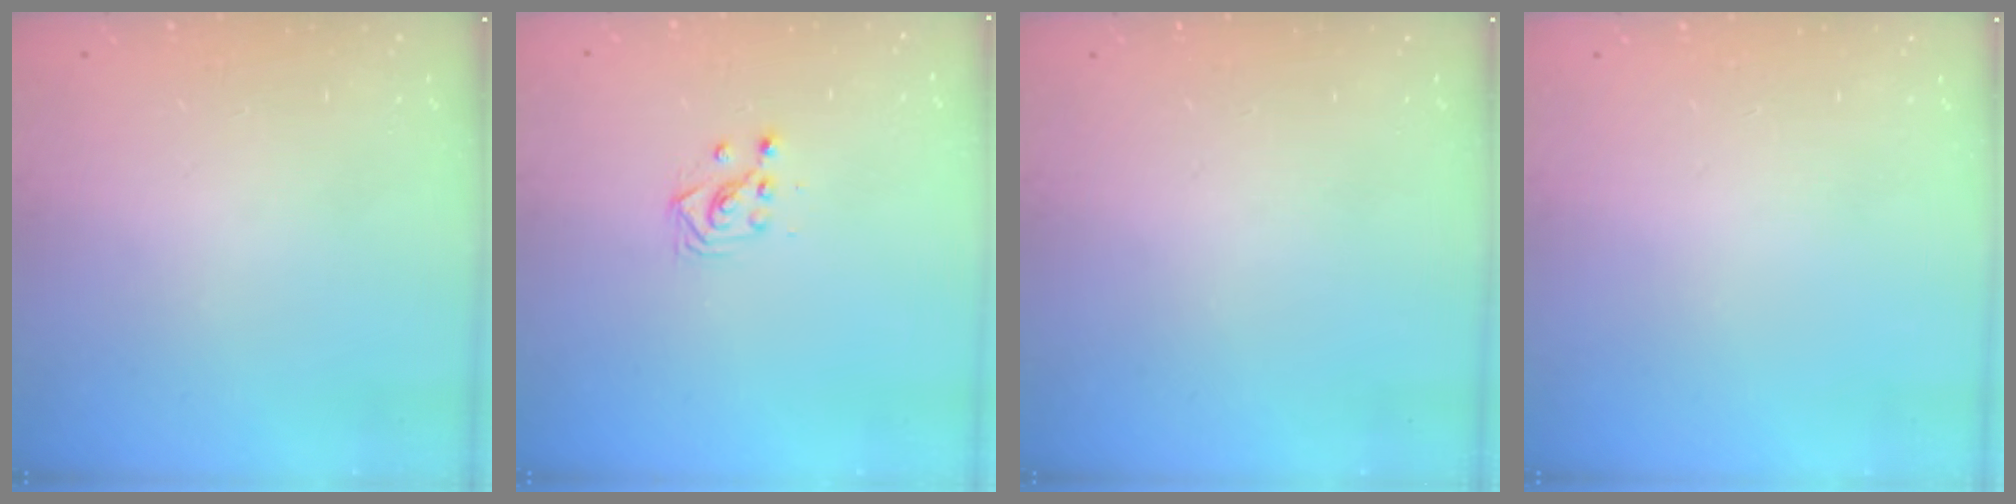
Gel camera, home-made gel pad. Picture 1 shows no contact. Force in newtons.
{"total": 3.0, "press": 3.0, "slide": 0.1}
{"total": 0.0}
{"total": 0.0}